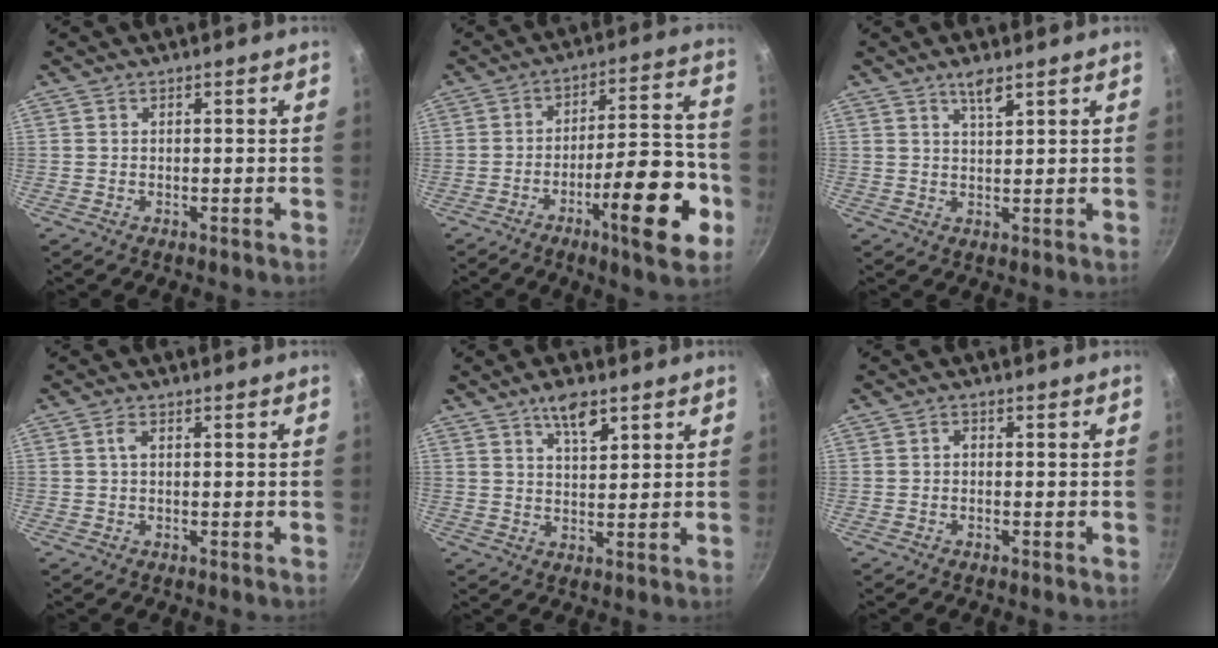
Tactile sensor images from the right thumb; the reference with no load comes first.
{"total": 18.1, "force": [-7.4, 4.8, 15.8], "torque": [-0.200, 0.046, -0.110]}
{"total": 3.4, "force": [2.2, 0.8, 2.5], "torque": [-0.042, -0.012, 0.042]}
{"total": 1.6, "force": [0.3, 0.7, 1.4], "torque": [-0.031, 0.005, 0.005]}
{"total": 5.6, "force": [3.4, 2.2, 4.0], "torque": [-0.060, -0.015, 0.057]}
{"total": 1.0, "force": [-0.4, 0.6, 0.7], "torque": [-0.015, 0.007, -0.009]}